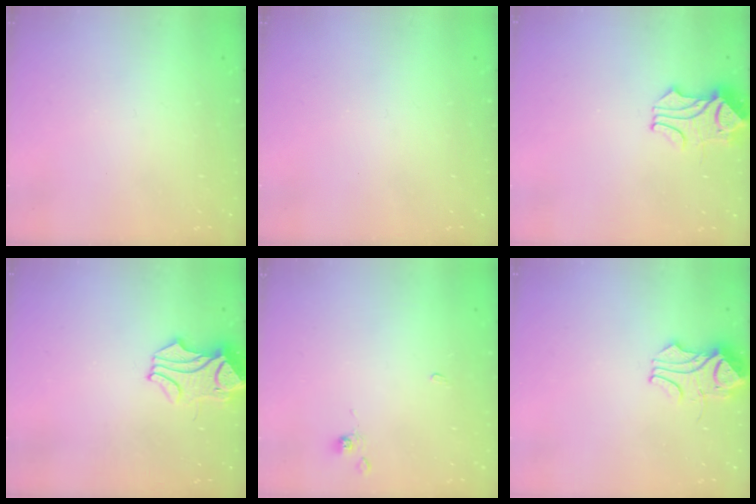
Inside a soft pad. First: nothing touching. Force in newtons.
{"total": 0.0}
{"total": 1.8, "press": 1.4, "slide": 1.1}
{"total": 1.4, "press": 0.9, "slide": 1.1}
{"total": 0.0}
{"total": 3.9, "press": 3.9, "slide": 0.5}